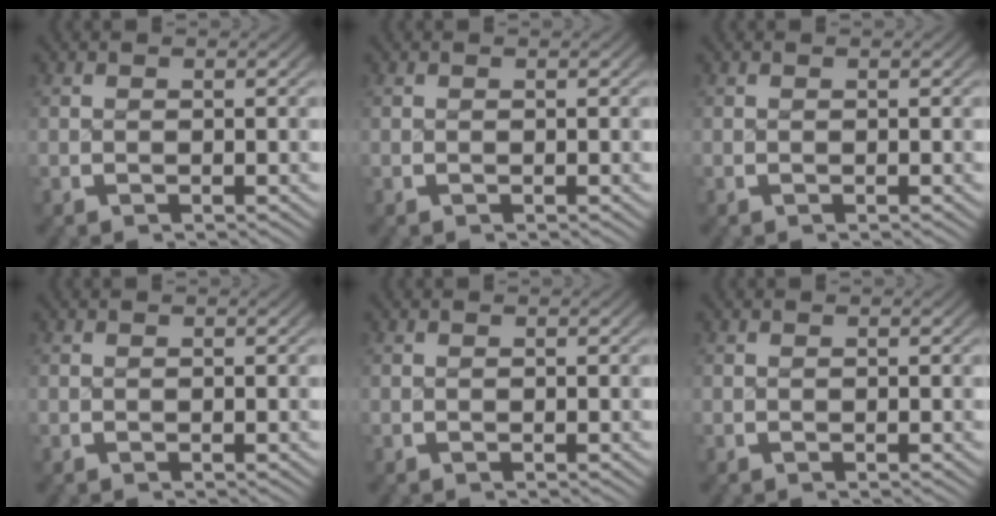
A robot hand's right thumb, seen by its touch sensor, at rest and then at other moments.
{"total": 0.0}
{"total": 0.0}
{"total": 0.0}
{"total": 0.0}
{"total": 0.0}